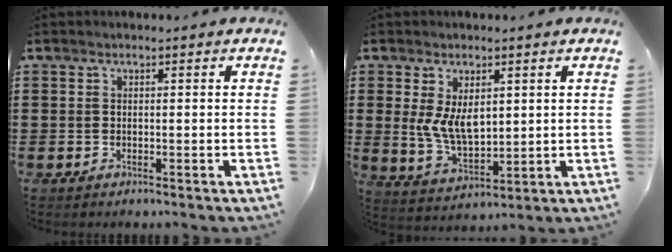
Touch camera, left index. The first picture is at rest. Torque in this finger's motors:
{"motor_torque": [0.77, -0.24, 0.68, 0.15]}